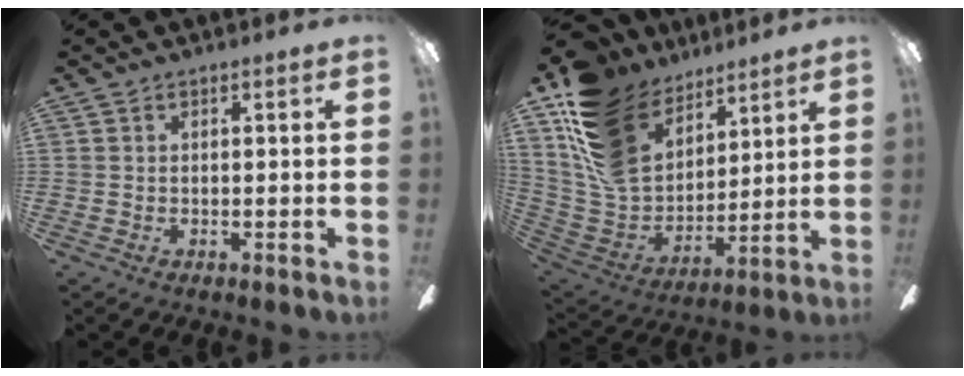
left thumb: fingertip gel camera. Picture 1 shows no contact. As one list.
[{"total": 19.9, "force": [10.9, 13.3, 10.0], "torque": [-0.240, -0.057, 0.210]}]